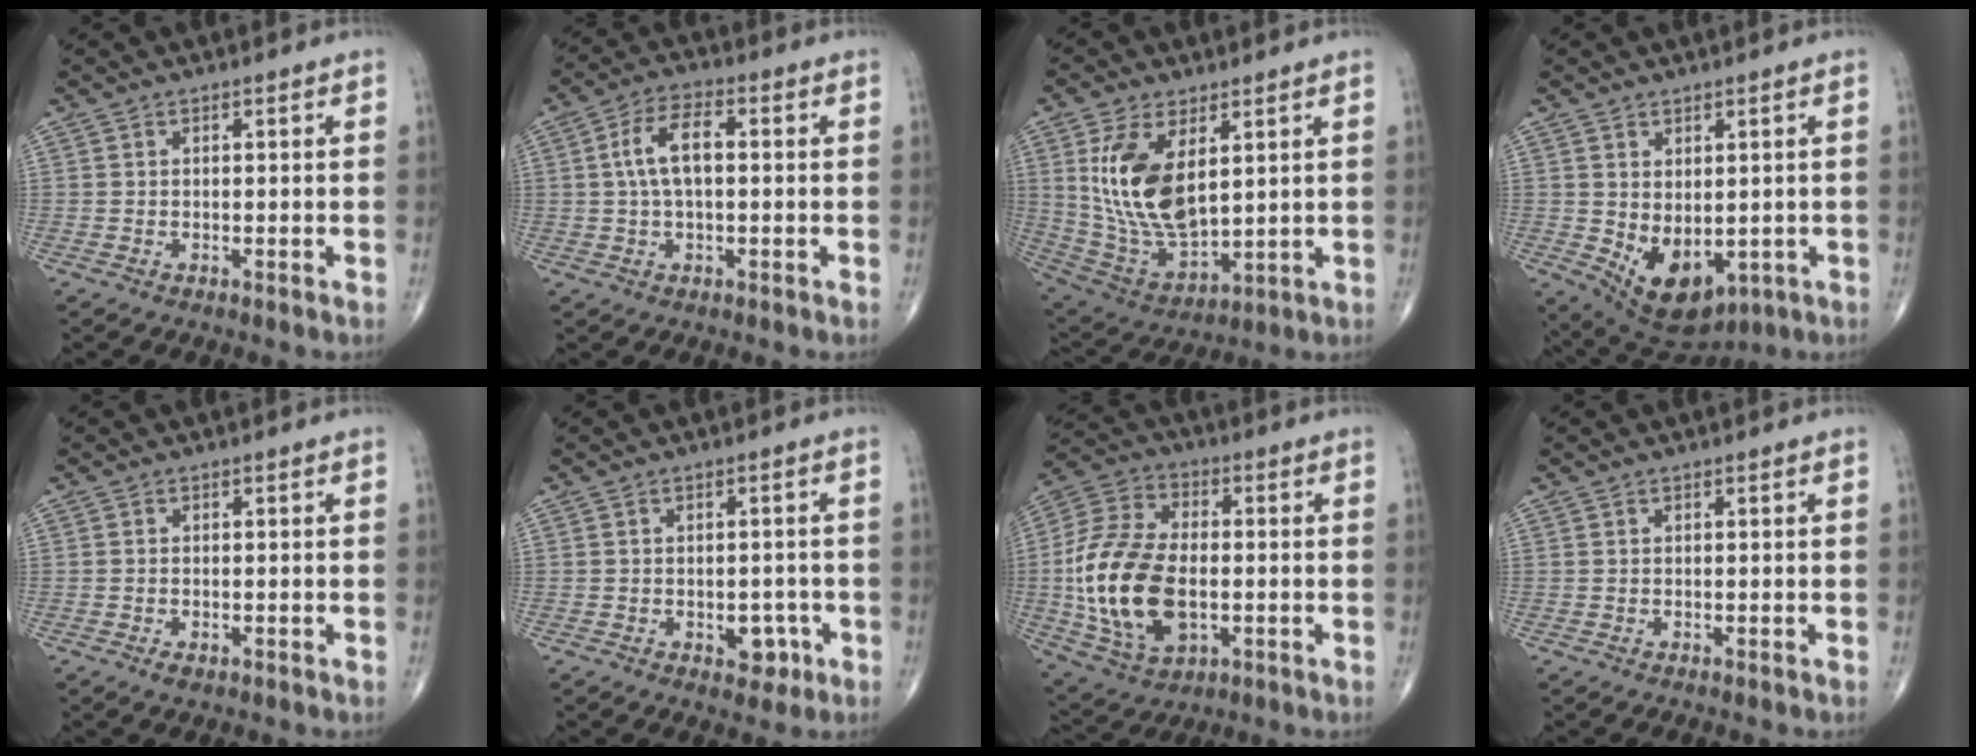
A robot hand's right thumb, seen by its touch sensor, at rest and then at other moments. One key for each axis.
{"total": 7.7, "fx": 0.6, "fy": 3.6, "fz": 6.7, "tx": -0.134, "ty": 0.020, "tz": 0.006}
{"total": 16.2, "fx": 4.3, "fy": 8.4, "fz": 13.1, "tx": -0.246, "ty": -0.022, "tz": 0.101}
{"total": 10.3, "fx": -1.6, "fy": 6.4, "fz": 8.0, "tx": -0.109, "ty": -0.009, "tz": 0.004}
{"total": 1.5, "fx": -0.6, "fy": 0.8, "fz": 1.0, "tx": -0.017, "ty": 0.000, "tz": -0.010}
{"total": 4.5, "fx": -1.6, "fy": 3.0, "fz": 2.9, "tx": -0.013, "ty": 0.008, "tz": -0.017}
{"total": 20.7, "fx": -2.1, "fy": 12.4, "fz": 16.5, "tx": -0.330, "ty": 0.003, "tz": -0.032}
{"total": 0.0}